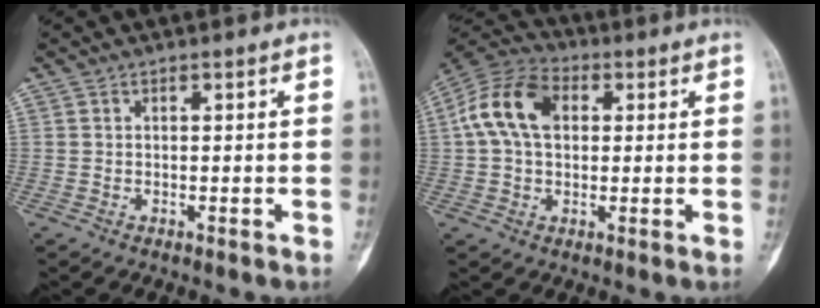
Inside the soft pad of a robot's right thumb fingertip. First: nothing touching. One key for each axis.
{"total": 12.3, "fx": 2.3, "fy": 8.2, "fz": 8.8, "tx": -0.164, "ty": 0.026, "tz": 0.034}